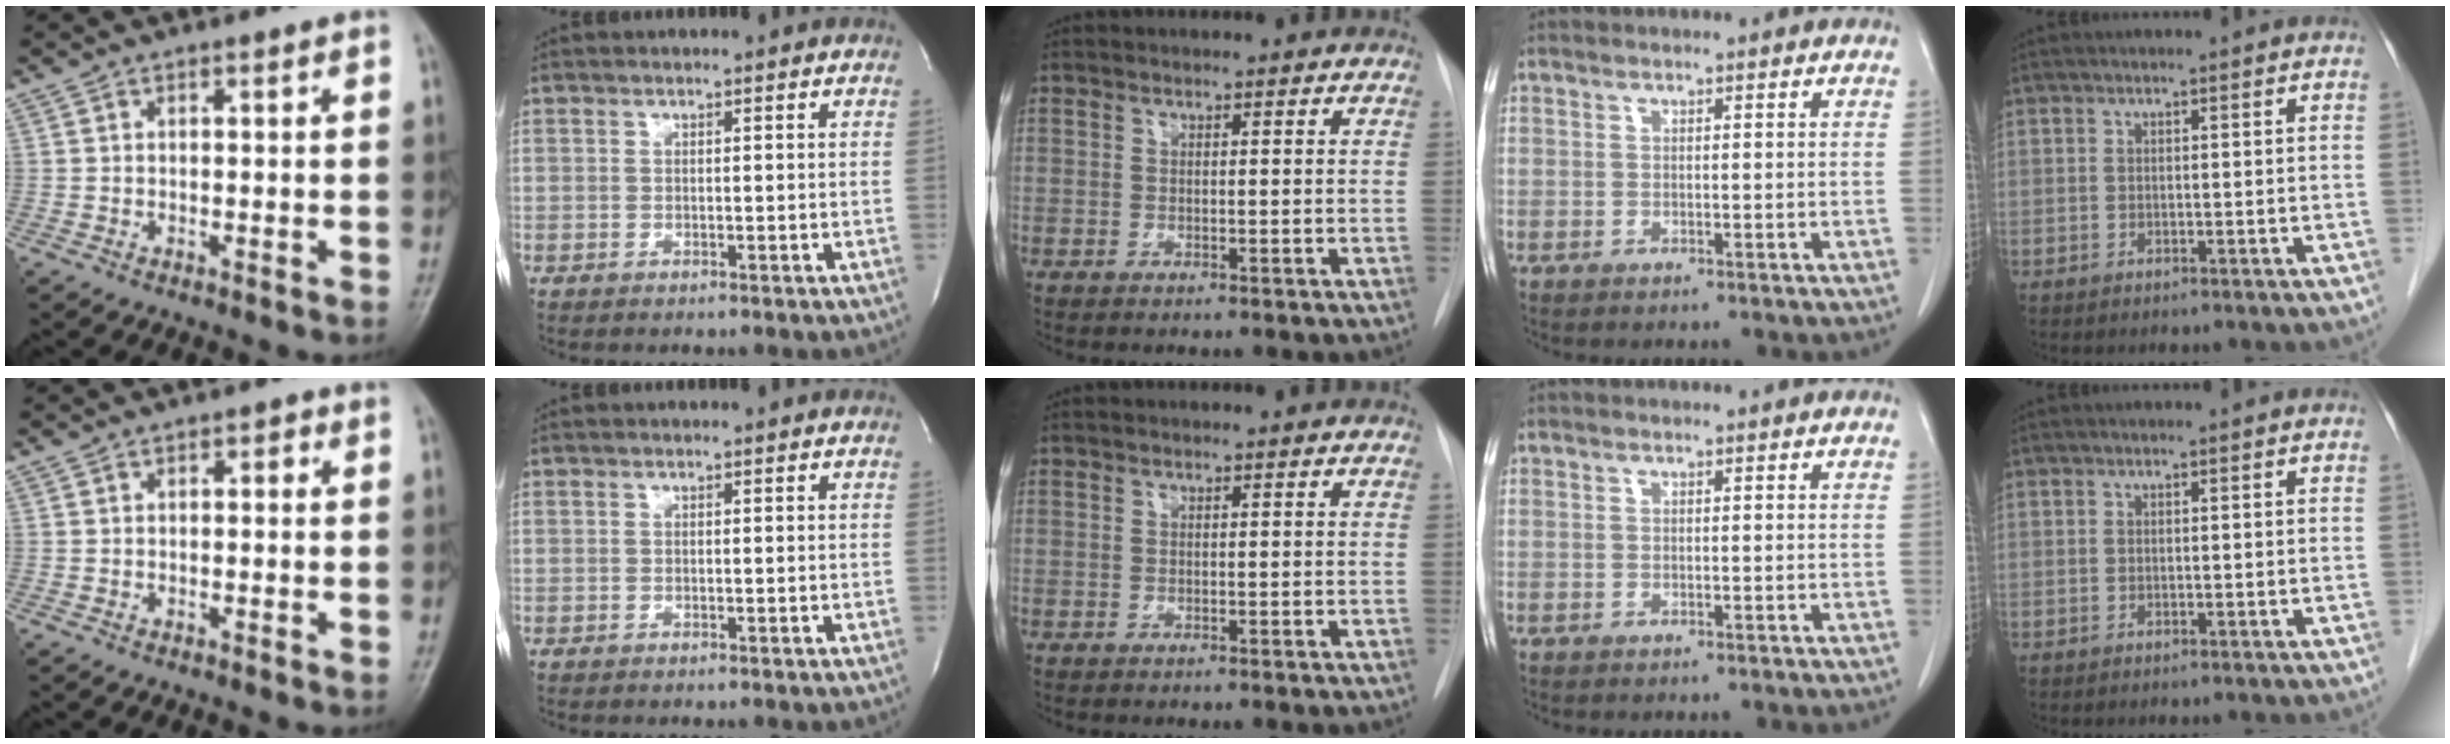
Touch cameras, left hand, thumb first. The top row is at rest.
{"thumb": {"total": 1.0, "force": [0.1, 0.7, 0.7], "torque": [0.001, 0.004, -0.007]}}